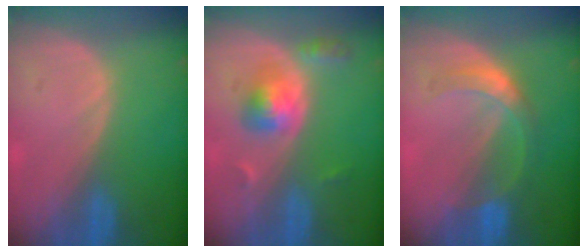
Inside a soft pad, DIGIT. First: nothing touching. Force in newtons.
{"total": 5.1, "press": 4.8, "slide": 1.6}
{"total": 5.4, "press": 5.0, "slide": 2.2}